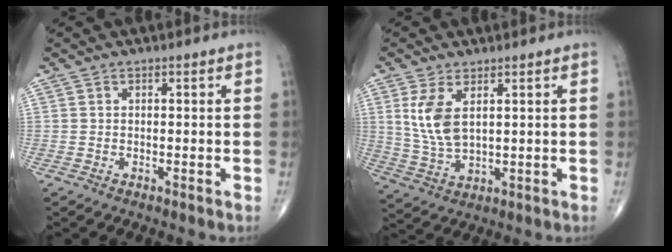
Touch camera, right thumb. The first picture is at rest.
{"total": 7.8, "force": [2.5, 3.7, 6.4], "torque": [-0.134, -0.013, 0.062]}